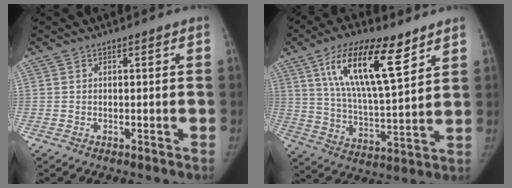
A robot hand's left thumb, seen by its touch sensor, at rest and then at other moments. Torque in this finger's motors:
{"motor_torque": [0.48, 0.39, 1.81, -0.96, 0.45]}